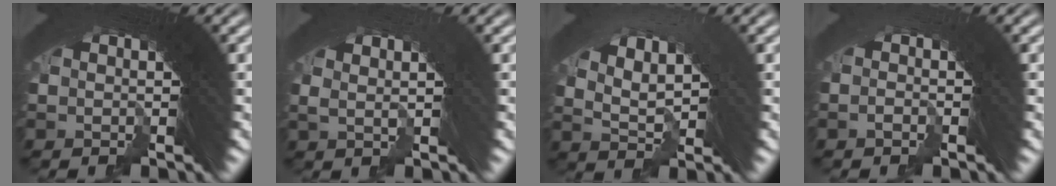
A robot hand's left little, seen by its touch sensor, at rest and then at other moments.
{"total": 1.4, "force": [0.6, -0.3, 1.2], "torque": [-0.004, 0.014, 0.012]}
{"total": 2.7, "force": [0.8, 1.0, 2.4], "torque": [-0.023, 0.006, 0.020]}
{"total": 1.9, "force": [-1.6, -0.6, -0.8], "torque": [0.025, 0.010, -0.036]}